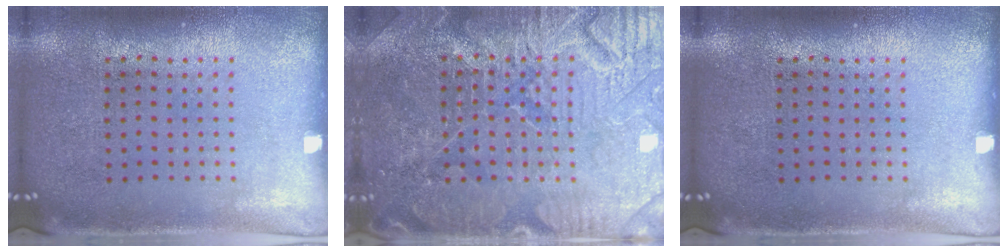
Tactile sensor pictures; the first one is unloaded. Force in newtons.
{"total": 4.7, "press": 4.6, "slide": 0.9}
{"total": 0.0}